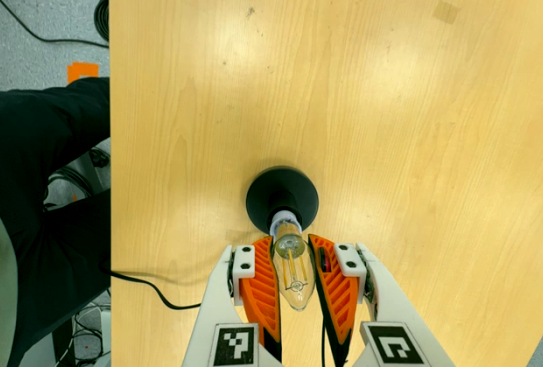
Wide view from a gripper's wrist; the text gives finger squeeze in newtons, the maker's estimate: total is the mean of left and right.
{"total": 23.9, "left": 26.0, "right": 21.8}